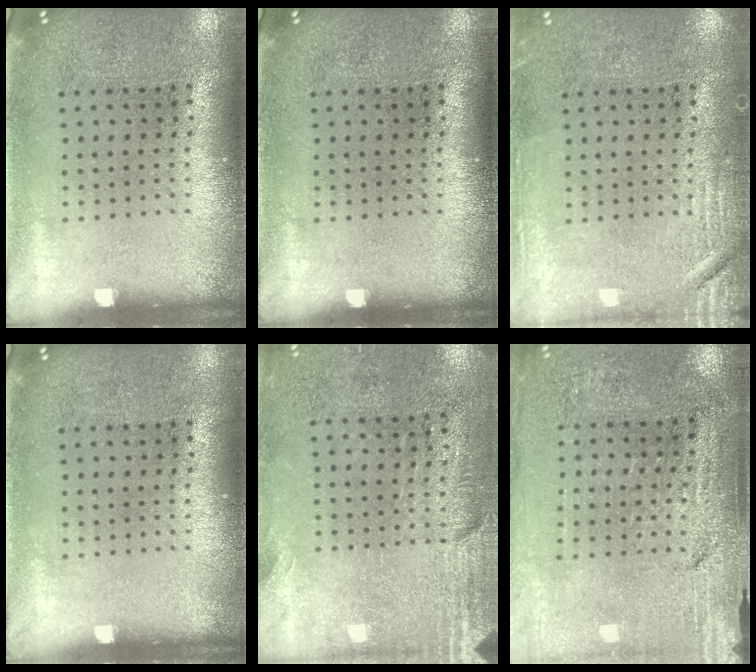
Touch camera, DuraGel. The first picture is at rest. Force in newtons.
{"total": 0.0}
{"total": 2.5, "press": 2.5, "slide": 0.4}
{"total": 0.0}
{"total": 2.8, "press": 2.4, "slide": 1.4}
{"total": 3.1, "press": 3.0, "slide": 0.3}